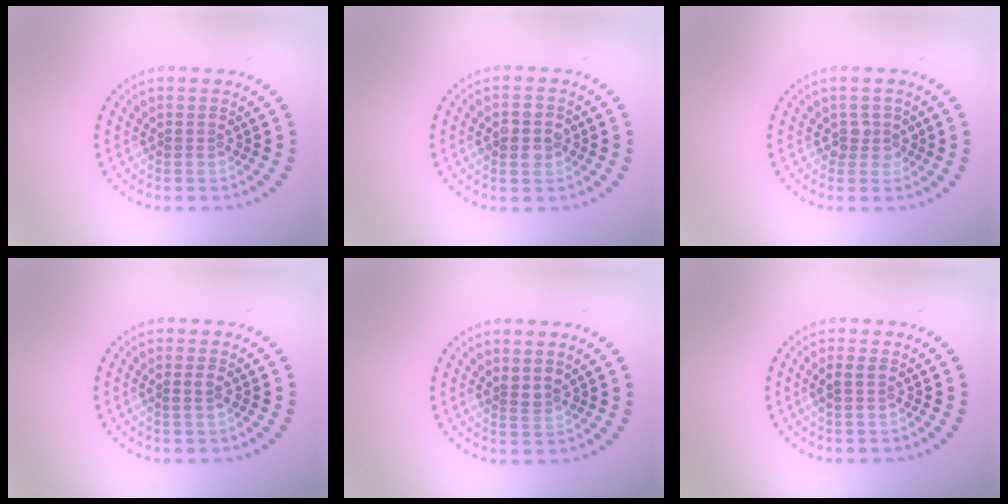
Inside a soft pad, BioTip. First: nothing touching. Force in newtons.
{"total": 2.8, "press": 2.8, "slide": 0.2}
{"total": 1.5, "press": 1.2, "slide": 0.9}
{"total": 0.8, "press": 0.7, "slide": 0.4}
{"total": 1.5, "press": 1.2, "slide": 1.0}
{"total": 1.1, "press": 1.0, "slide": 0.4}